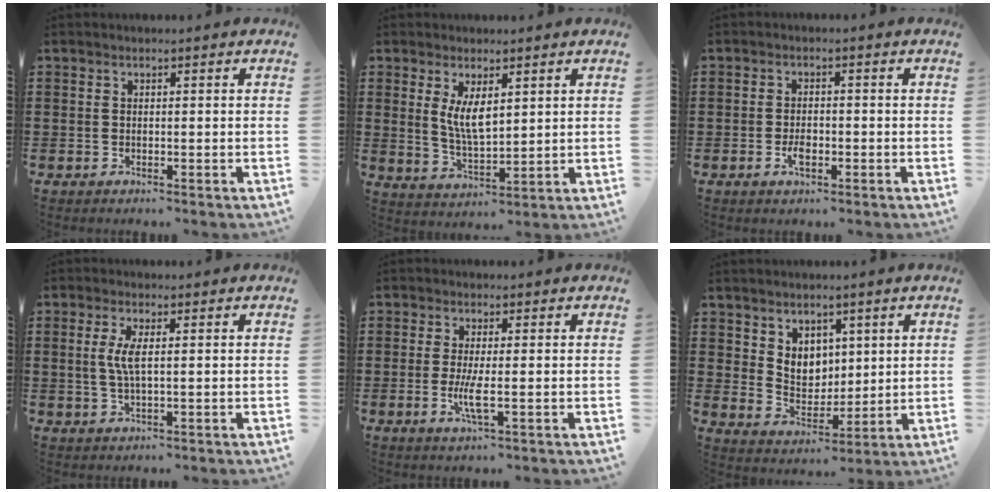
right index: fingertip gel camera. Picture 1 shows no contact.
{"total": 5.3, "force": [1.7, 2.2, 4.5], "torque": [-0.093, 0.002, 0.032]}
{"total": 2.5, "force": [-0.9, 1.2, 2.1], "torque": [-0.047, -0.002, -0.017]}
{"total": 3.7, "force": [0.5, 0.8, 3.5], "torque": [-0.077, -0.002, 0.005]}
{"total": 3.8, "force": [-0.7, 0.3, 3.7], "torque": [-0.079, -0.012, -0.017]}
{"total": 5.5, "force": [3.2, 4.3, 1.3], "torque": [-0.040, -0.002, 0.058]}